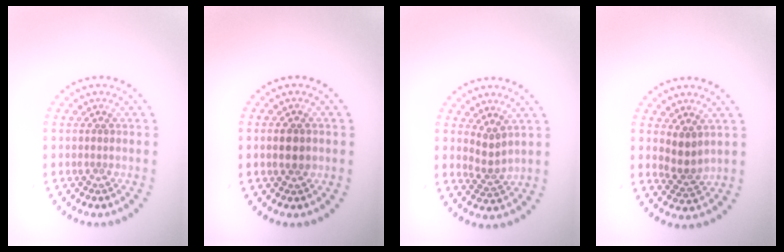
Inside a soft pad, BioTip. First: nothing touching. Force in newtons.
{"total": 2.2, "press": 2.2, "slide": 0.1}
{"total": 2.2, "press": 1.6, "slide": 1.5}
{"total": 2.2, "press": 1.9, "slide": 1.2}